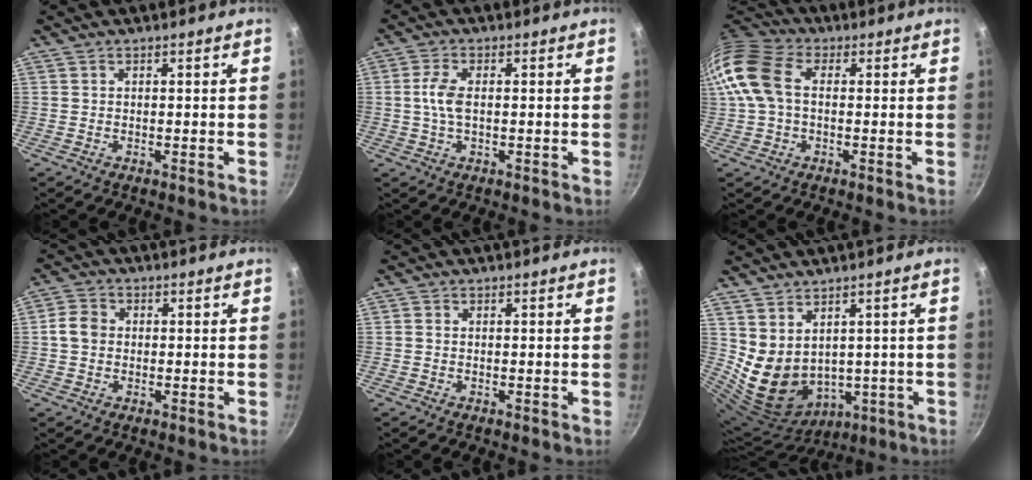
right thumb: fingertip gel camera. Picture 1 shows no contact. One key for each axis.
{"total": 4.5, "fx": 0.1, "fy": 2.2, "fz": 3.9, "tx": -0.090, "ty": 0.005, "tz": -0.002}
{"total": 12.4, "fx": 1.2, "fy": 8.2, "fz": 9.2, "tx": -0.177, "ty": 0.027, "tz": 0.006}
{"total": 4.1, "fx": 0.0, "fy": 3.5, "fz": 2.2, "tx": -0.034, "ty": 0.007, "tz": -0.009}
{"total": 0.6, "fx": 0.0, "fy": 0.5, "fz": 0.3, "tx": -0.005, "ty": 0.001, "tz": 0.000}
{"total": 11.1, "fx": 2.3, "fy": 8.6, "fz": 6.6, "tx": -0.103, "ty": -0.013, "tz": 0.079}